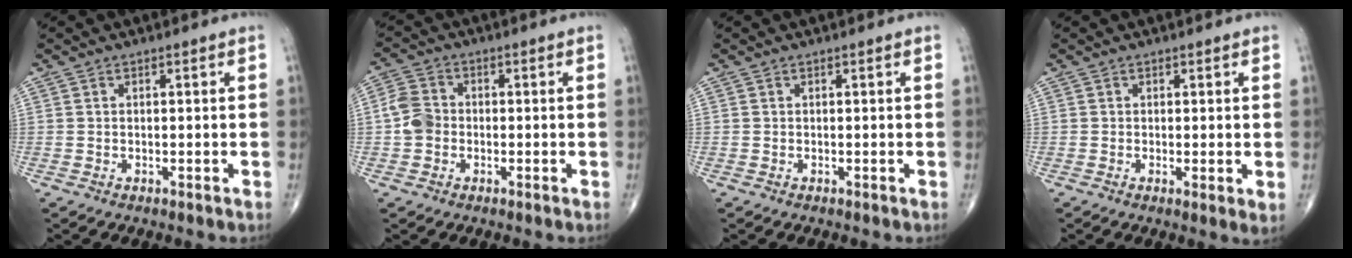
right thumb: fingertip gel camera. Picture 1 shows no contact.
{"total": 4.8, "force": [-0.8, 3.9, 2.6], "torque": [-0.047, 0.012, -0.022]}
{"total": 0.0}
{"total": 2.3, "force": [0.1, 0.5, 2.2], "torque": [-0.040, -0.011, -0.002]}